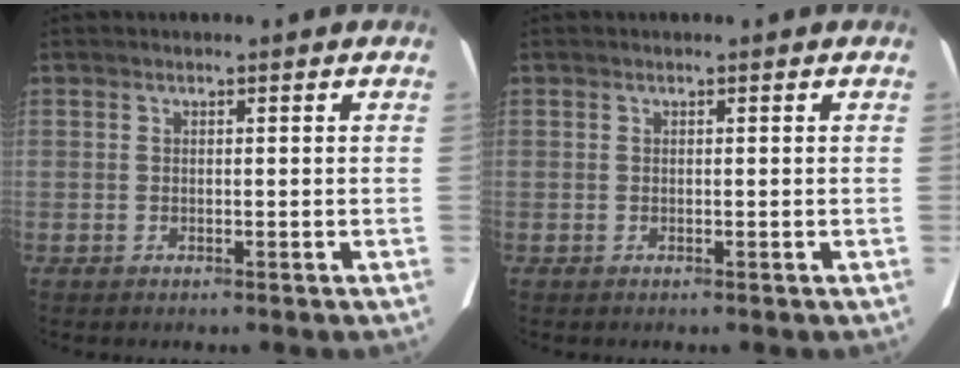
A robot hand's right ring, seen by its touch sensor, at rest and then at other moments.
{"total": 0.0}